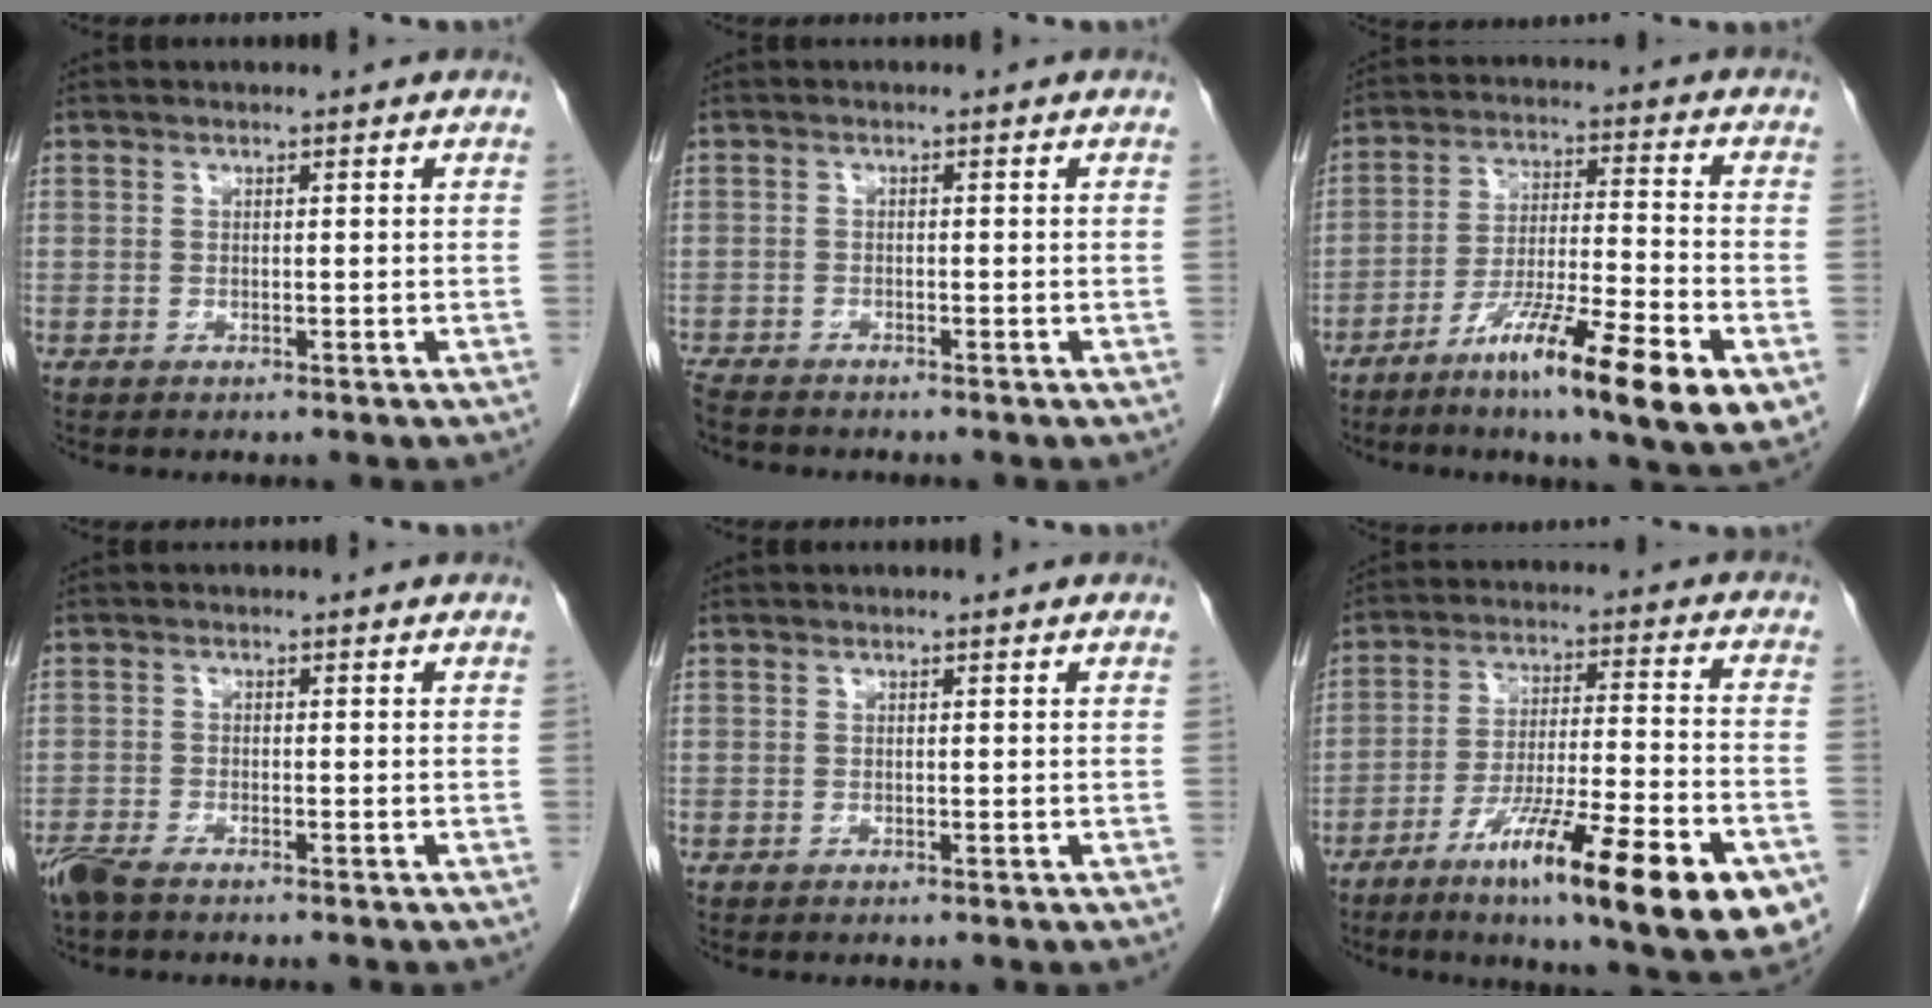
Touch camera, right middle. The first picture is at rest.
{"total": 3.5, "force": [-3.2, 0.7, 1.2], "torque": [-0.019, -0.010, -0.056]}
{"total": 15.8, "force": [-8.0, 1.0, 13.6], "torque": [-0.217, -0.020, -0.130]}
{"total": 3.9, "force": [-3.2, 0.7, 2.0], "torque": [-0.043, -0.010, -0.059]}
{"total": 0.0}
{"total": 22.2, "force": [-12.1, 2.2, 18.5], "torque": [-0.219, -0.023, -0.189]}